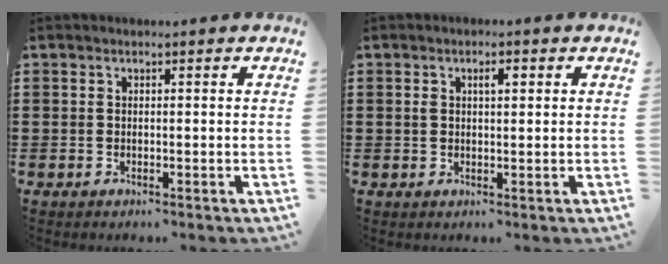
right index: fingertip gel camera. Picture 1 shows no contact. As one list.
[{"total": 2.2, "force": [0.7, 0.9, 1.9], "torque": [-0.031, 0.004, 0.009]}]